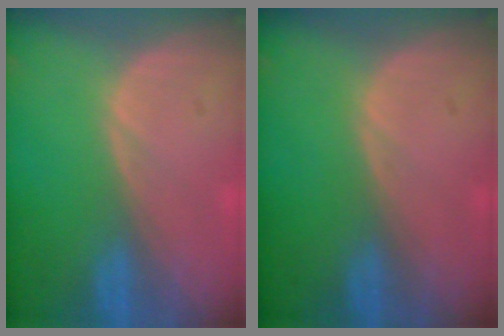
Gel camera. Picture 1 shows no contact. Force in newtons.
{"total": 0.0}